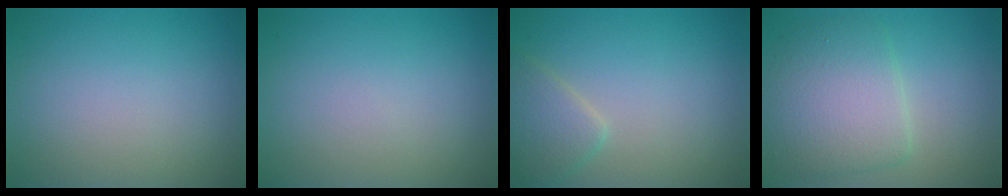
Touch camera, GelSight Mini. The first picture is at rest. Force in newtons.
{"total": 0.0}
{"total": 2.7, "press": 2.7, "slide": 0.1}
{"total": 5.7, "press": 5.7, "slide": 0.1}